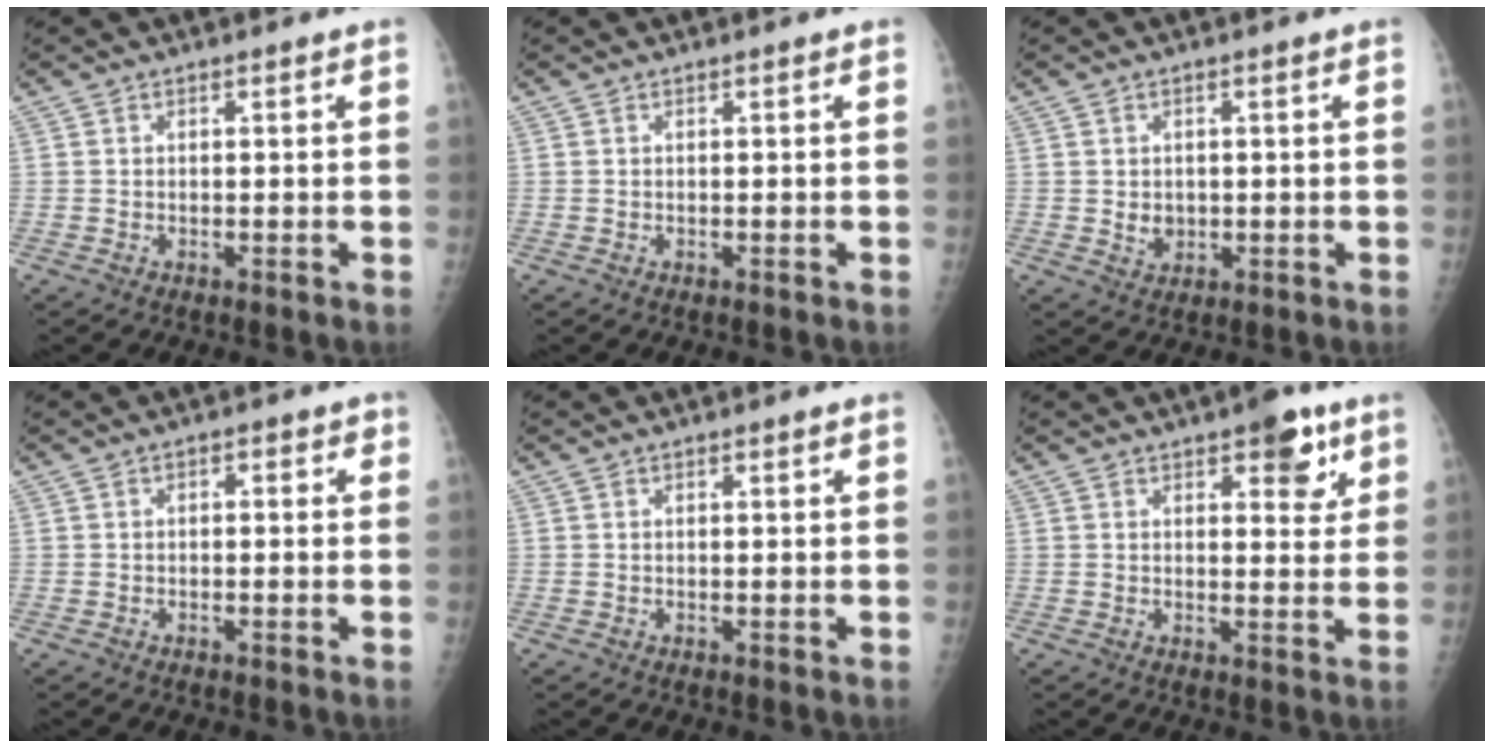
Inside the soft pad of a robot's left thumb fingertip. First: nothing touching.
{"total": 0.0}
{"total": 2.8, "force": [0.0, 2.3, 1.5], "torque": [-0.015, -0.002, 0.010]}
{"total": 2.0, "force": [0.5, 1.3, 1.5], "torque": [-0.003, 0.006, -0.002]}
{"total": 0.7, "force": [0.3, 0.2, 0.6], "torque": [-0.009, 0.001, 0.006]}
{"total": 7.0, "force": [3.8, 3.2, 4.9], "torque": [-0.034, -0.016, 0.045]}